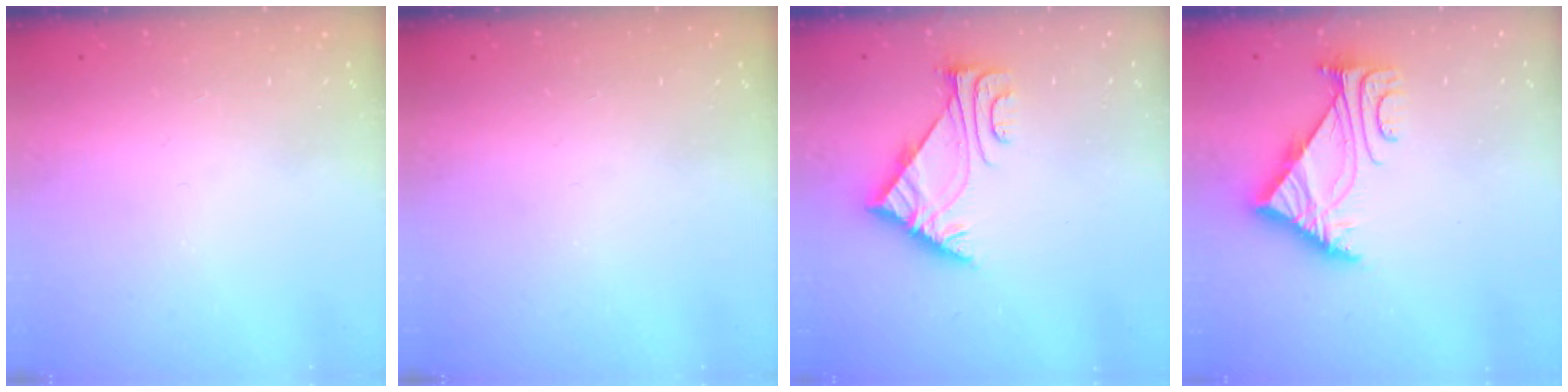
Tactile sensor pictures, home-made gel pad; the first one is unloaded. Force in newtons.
{"total": 0.0}
{"total": 5.4, "press": 5.3, "slide": 1.1}
{"total": 5.4, "press": 5.3, "slide": 0.9}